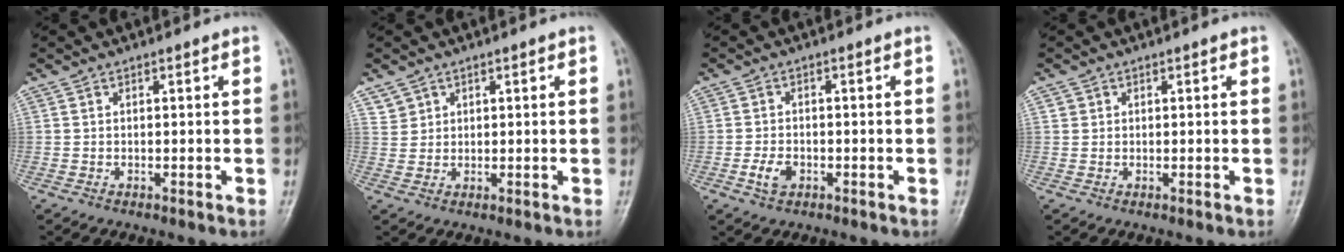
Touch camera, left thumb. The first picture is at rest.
{"total": 2.6, "force": [1.6, 2.0, 0.1], "torque": [0.023, -0.006, 0.023]}
{"total": 3.2, "force": [-1.3, 2.1, 2.1], "torque": [-0.037, 0.004, -0.025]}
{"total": 1.5, "force": [0.6, 1.3, 0.4], "torque": [0.009, 0.000, 0.005]}